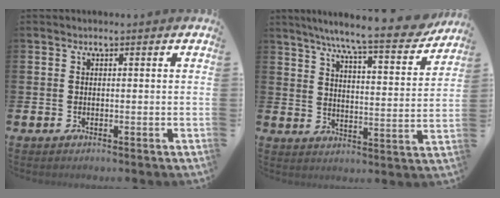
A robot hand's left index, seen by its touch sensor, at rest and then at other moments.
{"total": 9.0, "force": [7.9, 0.3, 4.2], "torque": [-0.082, -0.060, 0.129]}